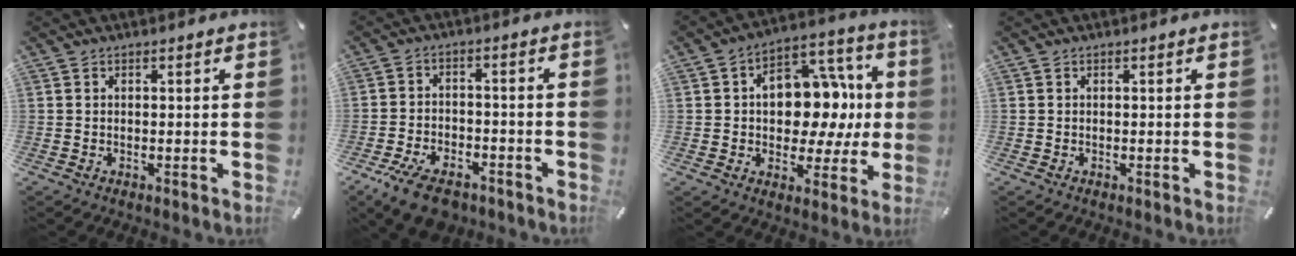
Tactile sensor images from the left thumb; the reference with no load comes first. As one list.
[{"total": 8.8, "force": [-5.7, 4.6, 4.9], "torque": [-0.090, 0.031, -0.102]}, {"total": 15.4, "force": [0.8, 11.3, 10.5], "torque": [-0.132, -0.013, 0.019]}, {"total": 0.0}]